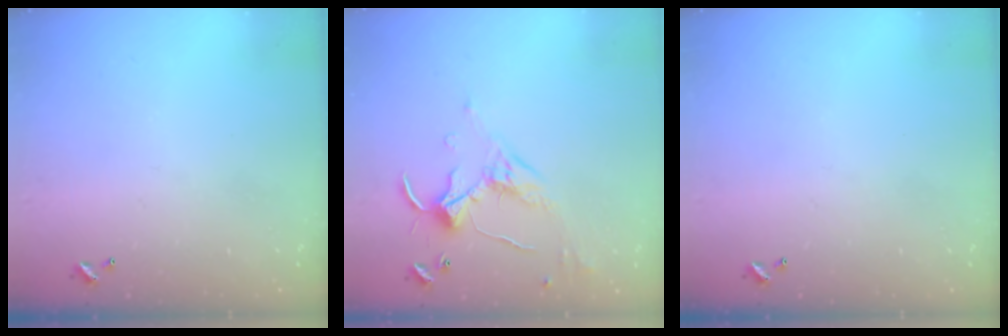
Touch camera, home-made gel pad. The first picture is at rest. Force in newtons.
{"total": 1.2, "press": 0.8, "slide": 0.8}
{"total": 0.0}